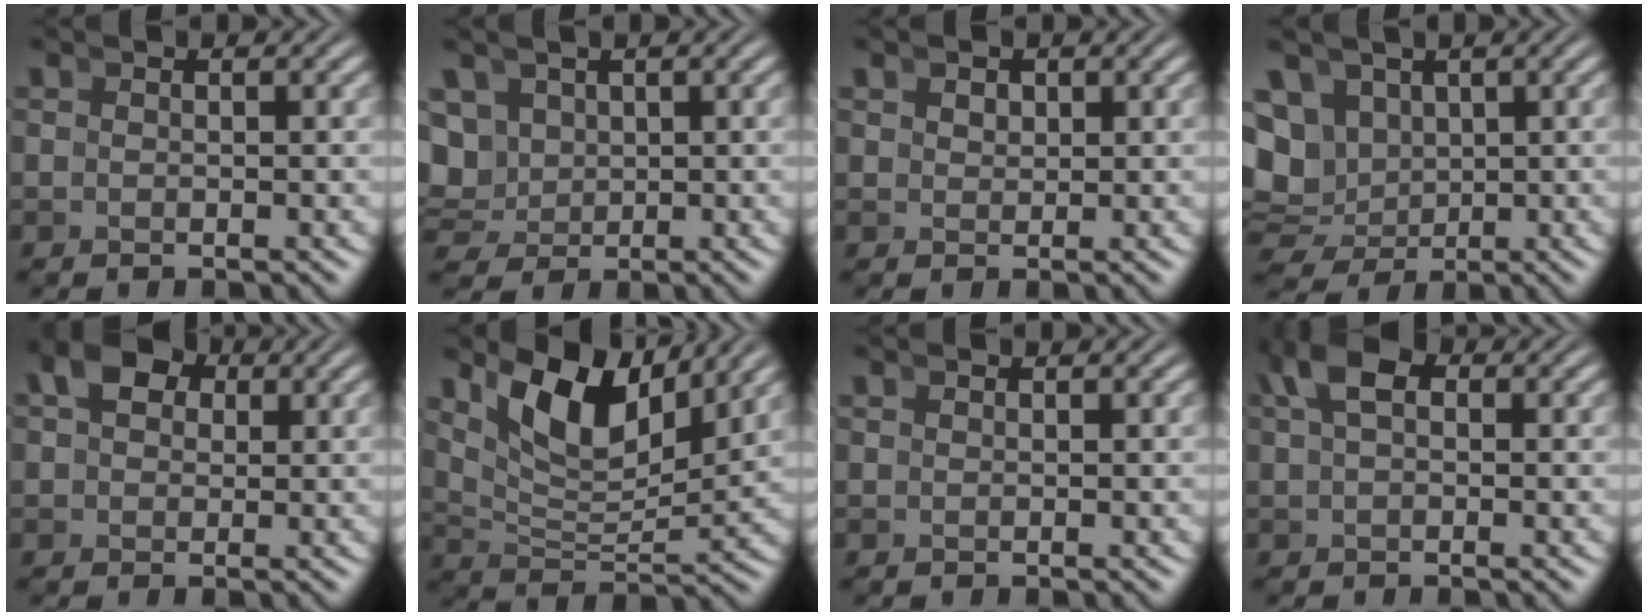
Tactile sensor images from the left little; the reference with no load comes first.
{"total": 6.5, "force": [0.0, 6.1, 2.4], "torque": [-0.087, -0.036, 0.014]}
{"total": 0.9, "force": [0.7, 0.4, 0.3], "torque": [0.002, -0.002, 0.021]}
{"total": 9.5, "force": [0.1, 8.6, 4.0], "torque": [-0.107, -0.045, 0.017]}
{"total": 5.6, "force": [2.2, 4.2, 2.9], "torque": [-0.048, 0.012, 0.027]}
{"total": 7.2, "force": [3.9, 2.8, 5.4], "torque": [-0.080, 0.002, 0.070]}
{"total": 0.0}
{"total": 3.9, "force": [1.5, 2.0, 2.9], "torque": [-0.061, 0.004, 0.029]}